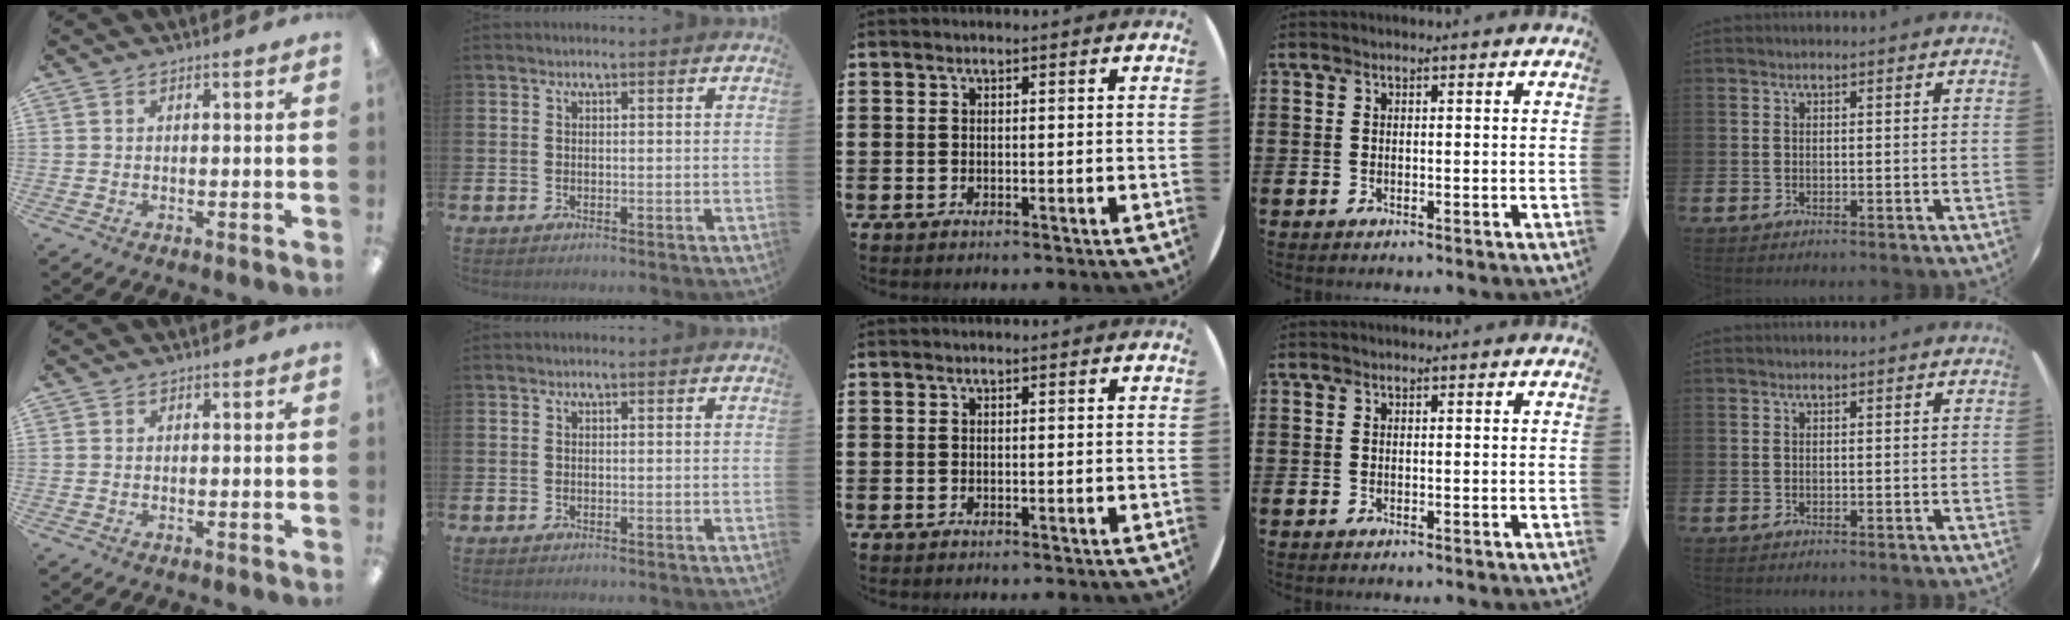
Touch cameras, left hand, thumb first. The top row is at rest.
{}